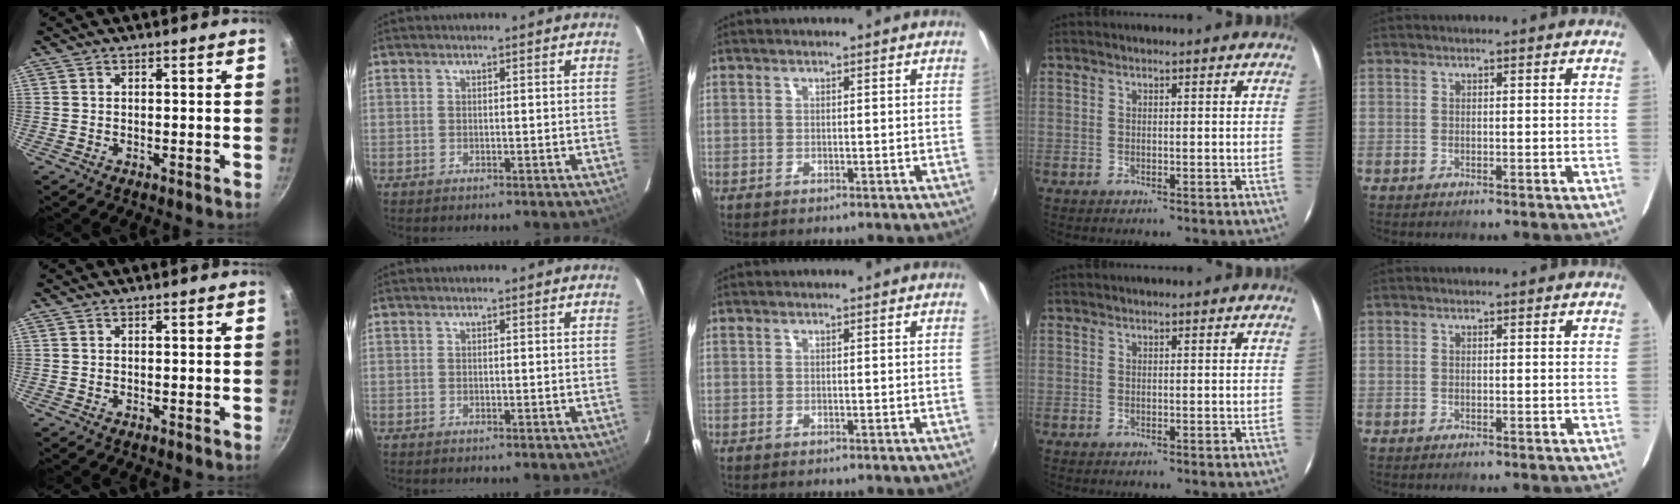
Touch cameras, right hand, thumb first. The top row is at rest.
{}